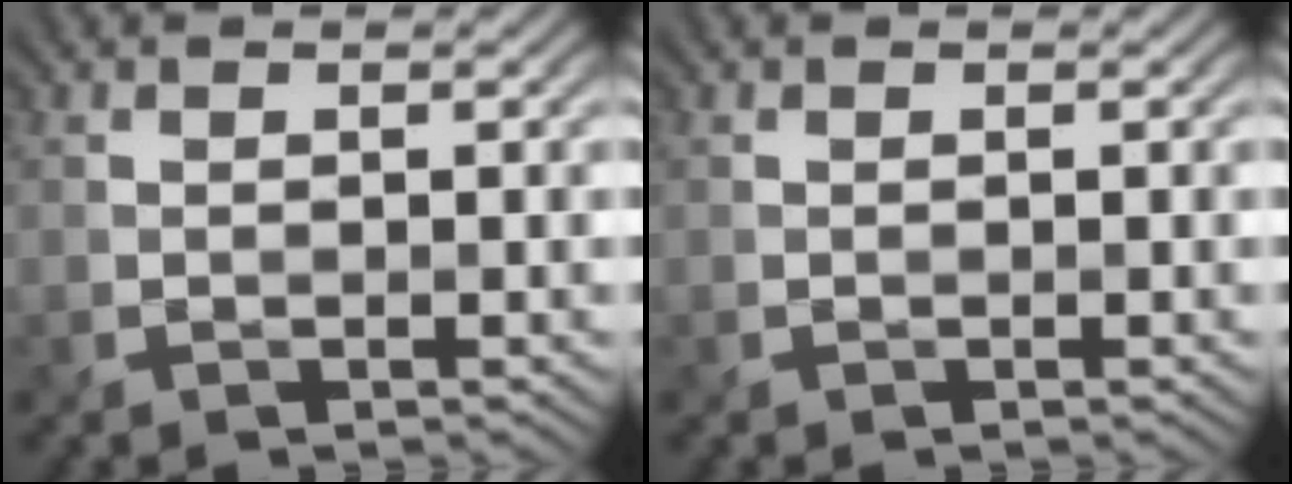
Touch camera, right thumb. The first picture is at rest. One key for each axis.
{"total": 0.0}